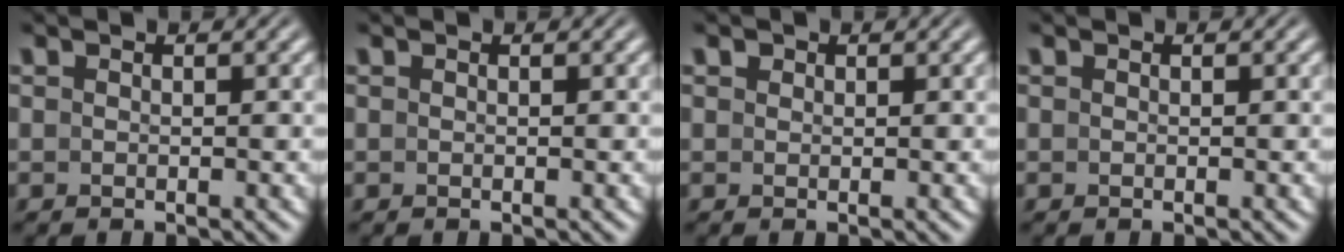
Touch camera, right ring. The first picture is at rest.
{"total": 0.0}
{"total": 0.6, "force": [0.5, 0.2, 0.2], "torque": [-0.004, -0.004, 0.015]}
{"total": 0.0}